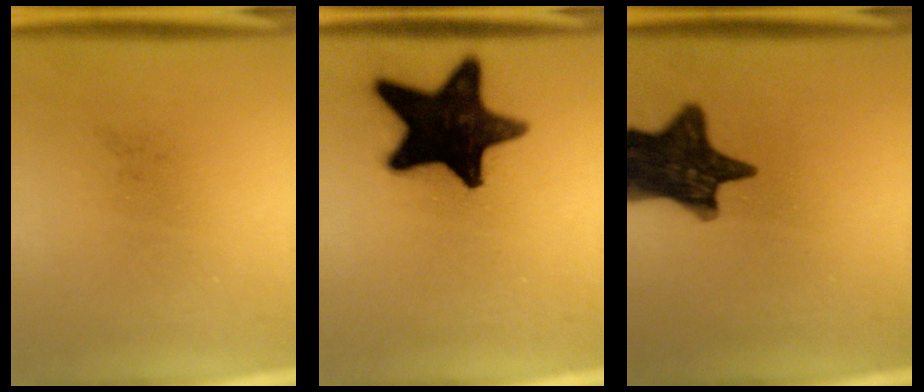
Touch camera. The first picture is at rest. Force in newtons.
{"total": 19.7}
{"total": 14.9}